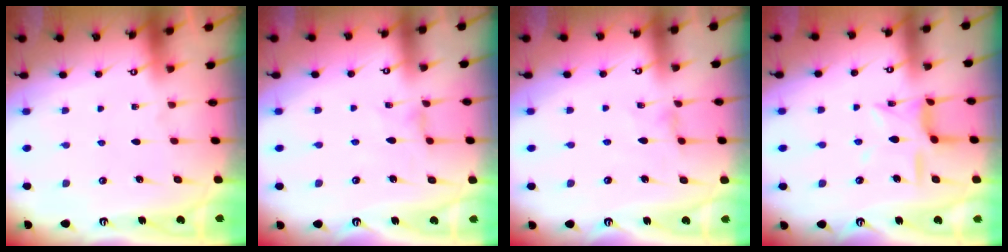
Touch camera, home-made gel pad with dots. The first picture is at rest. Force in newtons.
{"total": 0.6, "press": 0.5, "slide": 0.2}
{"total": 1.5, "press": 1.5, "slide": 0.3}
{"total": 11.0, "press": 11.0, "slide": 0.8}